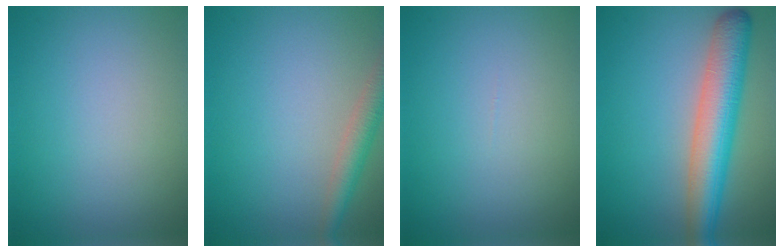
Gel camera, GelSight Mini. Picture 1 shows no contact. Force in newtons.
{"total": 3.0, "press": 2.9, "slide": 0.1}
{"total": 0.0}
{"total": 7.0, "press": 7.0, "slide": 0.2}